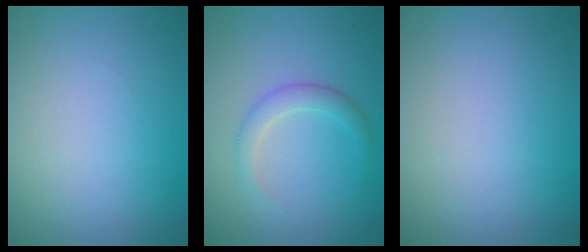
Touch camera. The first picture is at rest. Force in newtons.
{"total": 2.0, "press": 2.0, "slide": 0.0}
{"total": 0.0}